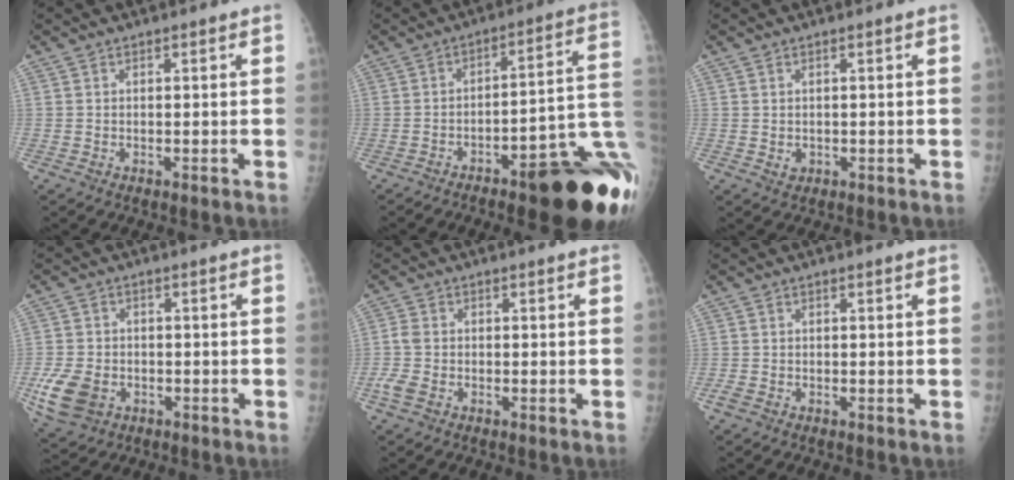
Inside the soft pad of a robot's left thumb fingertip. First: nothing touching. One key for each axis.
{"total": 22.2, "fx": -8.8, "fy": 5.7, "fz": 19.6, "tx": -0.169, "ty": 0.056, "tz": -0.115}
{"total": 1.3, "fx": 0.0, "fy": 1.0, "fz": 0.7, "tx": -0.009, "ty": -0.002, "tz": 0.005}
{"total": 8.6, "fx": -2.8, "fy": 6.4, "fz": 5.1, "tx": -0.102, "ty": 0.007, "tz": -0.045}
{"total": 3.9, "fx": -1.3, "fy": 2.7, "fz": 2.5, "tx": -0.068, "ty": 0.006, "tz": -0.029}
{"total": 1.2, "fx": -0.6, "fy": 0.8, "fz": 0.7, "tx": -0.019, "ty": -0.001, "tz": -0.013}